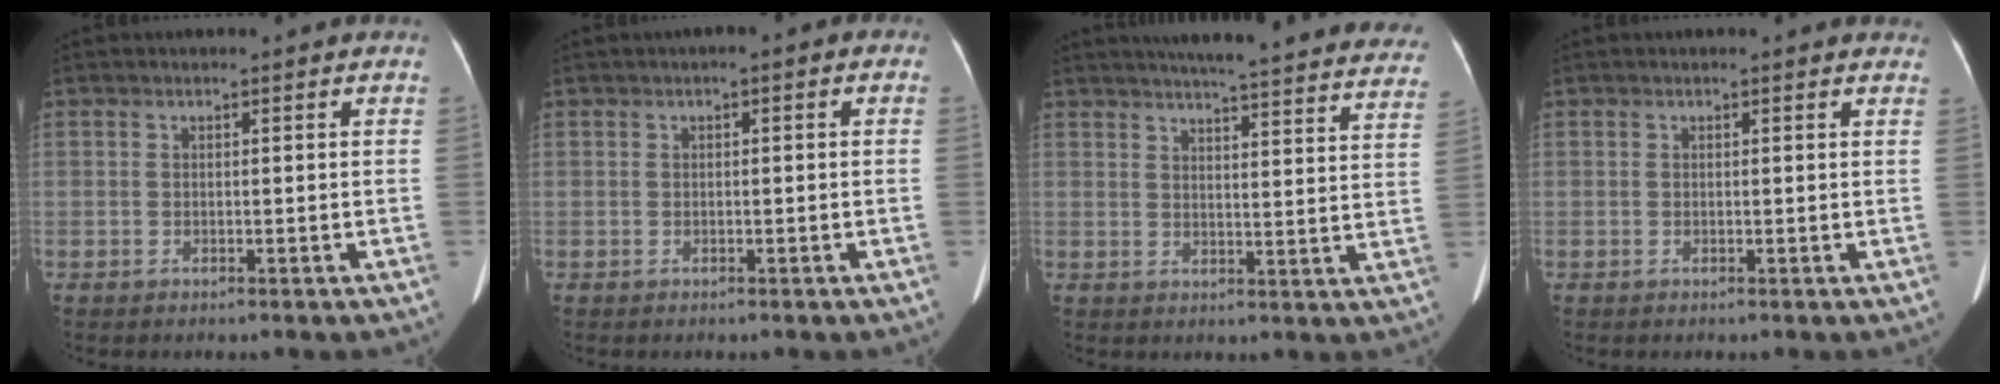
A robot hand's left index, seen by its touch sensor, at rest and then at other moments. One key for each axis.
{"total": 1.2, "fx": 0.2, "fy": 0.5, "fz": 1.1, "tx": -0.010, "ty": 0.010, "tz": -0.004}
{"total": 30.5, "fx": 27.9, "fy": 3.3, "fz": 11.9, "tx": -0.171, "ty": -0.067, "tz": 0.319}
{"total": 3.2, "fx": 2.8, "fy": 0.9, "fz": 1.1, "tx": -0.010, "ty": 0.008, "tz": 0.016}